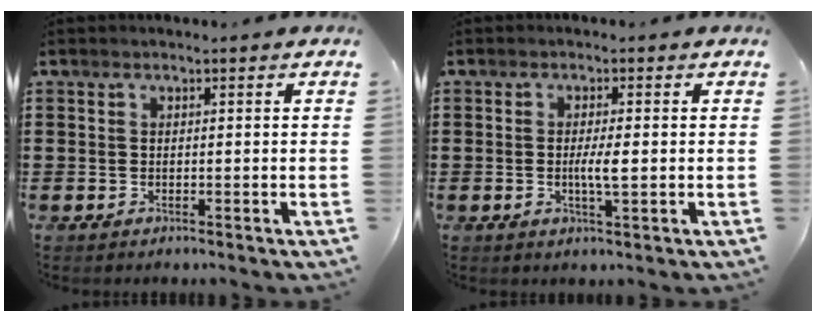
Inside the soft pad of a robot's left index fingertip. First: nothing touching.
{"total": 3.1, "force": [-0.1, 0.4, 3.1], "torque": [-0.055, -0.004, -0.003]}